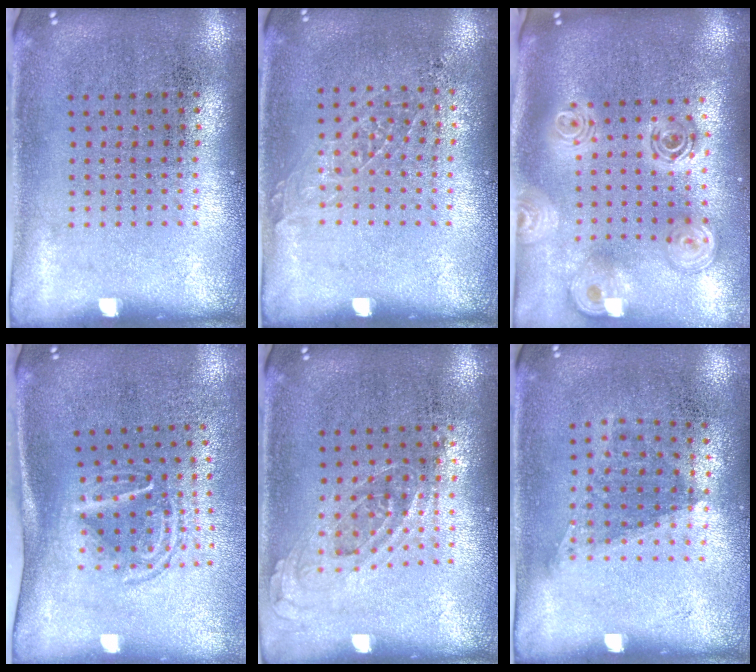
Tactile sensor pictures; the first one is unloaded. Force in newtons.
{"total": 0.9, "press": 0.8, "slide": 0.2}
{"total": 2.6, "press": 1.9, "slide": 1.8}
{"total": 1.7, "press": 1.2, "slide": 1.2}
{"total": 0.8, "press": 0.6, "slide": 0.5}
{"total": 1.1, "press": 0.8, "slide": 0.8}